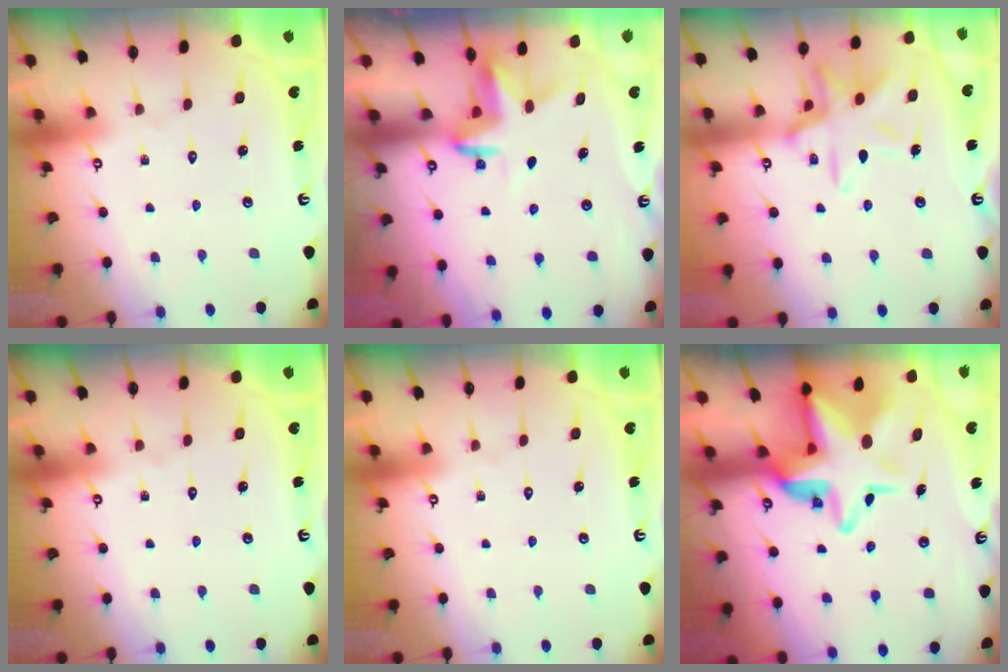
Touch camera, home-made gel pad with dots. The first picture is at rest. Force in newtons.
{"total": 3.5, "press": 3.5, "slide": 0.2}
{"total": 12.8, "press": 12.7, "slide": 1.0}
{"total": 0.0}
{"total": 0.0}
{"total": 13.6, "press": 13.5, "slide": 2.3}